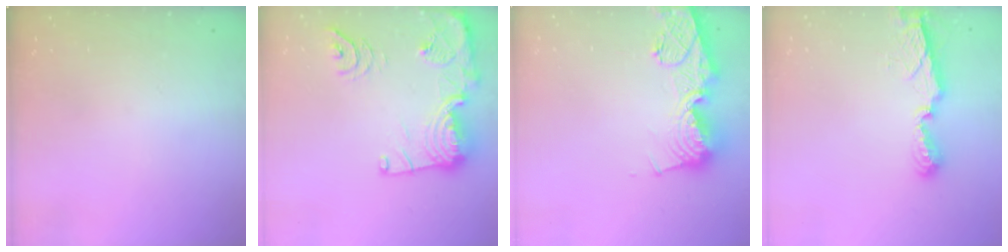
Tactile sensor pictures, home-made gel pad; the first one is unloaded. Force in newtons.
{"total": 21.3, "press": 21.2, "slide": 1.9}
{"total": 16.1, "press": 16.0, "slide": 1.6}
{"total": 7.5, "press": 7.5, "slide": 0.5}